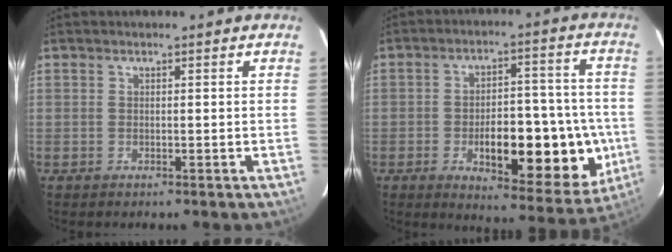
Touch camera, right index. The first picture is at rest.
{"total": 18.0, "force": [-4.6, 6.7, 16.0], "torque": [-0.188, 0.017, -0.049]}